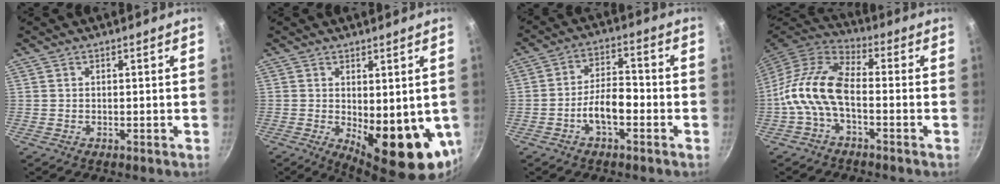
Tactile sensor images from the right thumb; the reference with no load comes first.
{"total": 13.8, "force": [-1.3, 5.7, 12.5], "torque": [-0.142, -0.025, -0.003]}
{"total": 7.5, "force": [-2.9, 3.6, 5.9], "torque": [-0.089, 0.040, -0.054]}
{"total": 12.2, "force": [-2.8, 6.4, 10.0], "torque": [-0.196, 0.041, -0.071]}